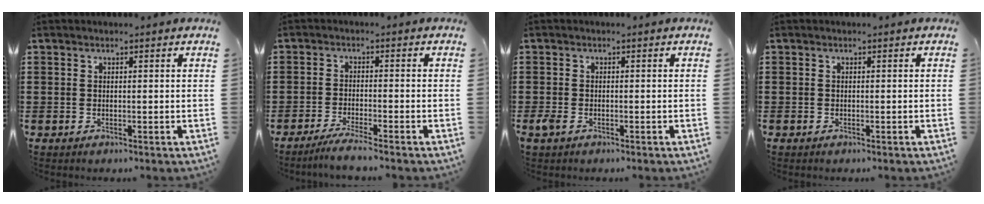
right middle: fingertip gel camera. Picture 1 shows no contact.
{"total": 2.9, "force": [-2.5, -0.3, 1.4], "torque": [-0.024, -0.003, -0.047]}
{"total": 1.5, "force": [-0.8, 0.9, 0.9], "torque": [-0.032, -0.006, -0.020]}
{"total": 0.0}